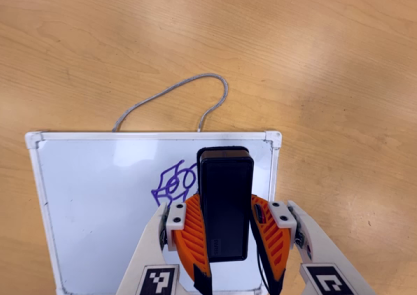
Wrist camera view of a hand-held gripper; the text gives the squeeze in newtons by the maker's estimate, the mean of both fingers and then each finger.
{"total": 5.8, "left": 5.3, "right": 6.4}